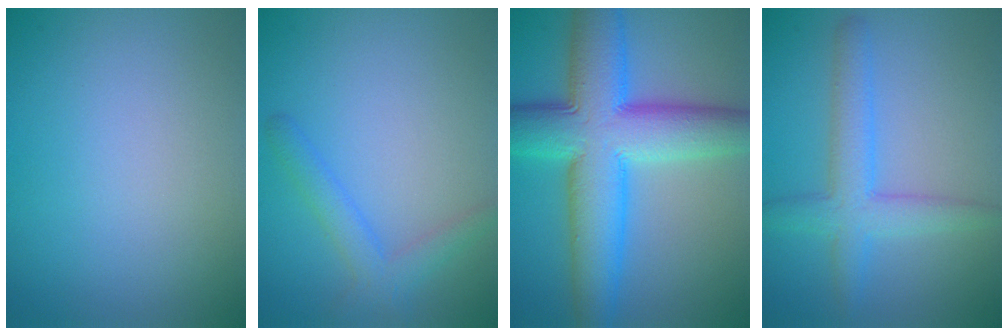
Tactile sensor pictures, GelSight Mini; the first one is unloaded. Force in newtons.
{"total": 2.5, "press": 2.5, "slide": 0.2}
{"total": 11.6, "press": 11.6, "slide": 0.2}
{"total": 4.0, "press": 4.0, "slide": 0.1}